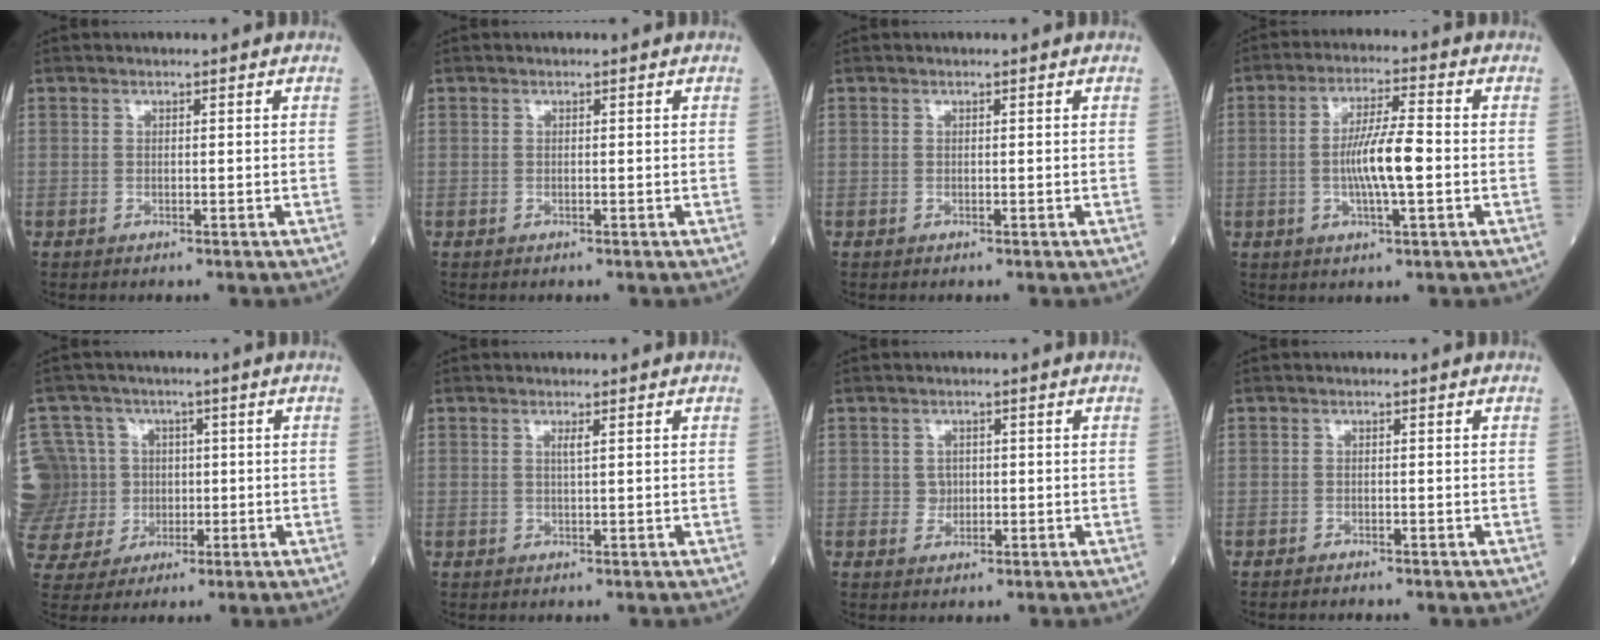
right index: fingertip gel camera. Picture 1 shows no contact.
{"total": 0.0}
{"total": 0.0}
{"total": 8.0, "force": [-1.0, 0.8, 7.9], "torque": [-0.150, 0.001, -0.022]}
{"total": 15.7, "force": [0.4, 14.5, 6.1], "torque": [-0.201, 0.043, 0.033]}
{"total": 0.9, "force": [0.4, -0.1, 0.8], "torque": [-0.019, -0.001, 0.007]}
{"total": 1.5, "force": [0.0, 1.3, 0.7], "torque": [-0.009, 0.002, 0.002]}
{"total": 1.0, "force": [-1.0, 0.0, 0.1], "torque": [-0.006, -0.003, -0.016]}